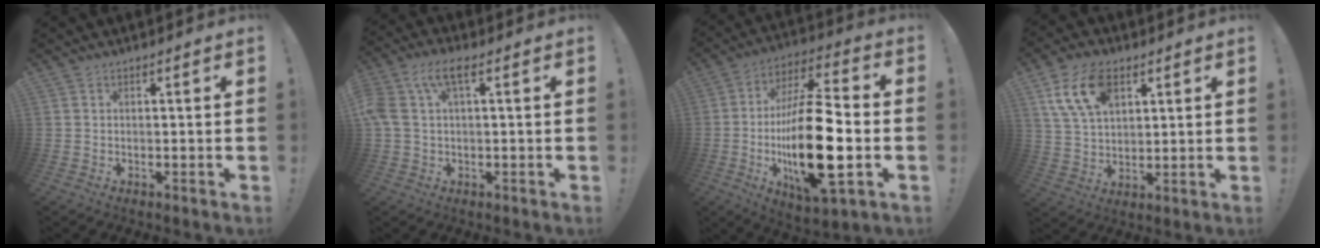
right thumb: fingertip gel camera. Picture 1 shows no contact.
{"total": 8.0, "force": [2.3, 3.5, 6.8], "torque": [-0.144, 0.002, 0.046]}
{"total": 25.6, "force": [-3.7, 9.4, 23.5], "torque": [-0.441, -0.001, -0.062]}
{"total": 13.6, "force": [6.4, 8.5, 8.6], "torque": [-0.161, -0.008, 0.123]}